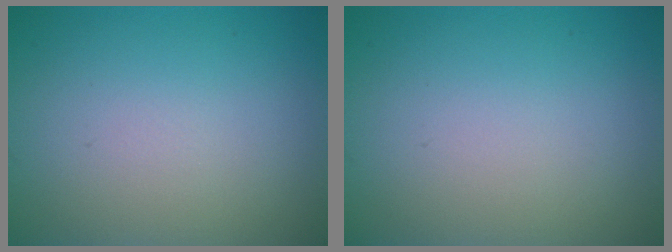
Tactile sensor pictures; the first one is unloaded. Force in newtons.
{"total": 0.0}